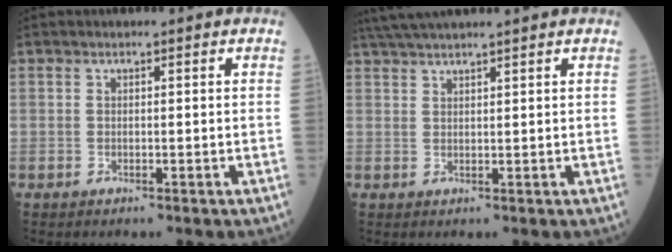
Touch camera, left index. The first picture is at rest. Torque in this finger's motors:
{"motor_torque": [0.92, -1.22, 0.23, 0.14]}